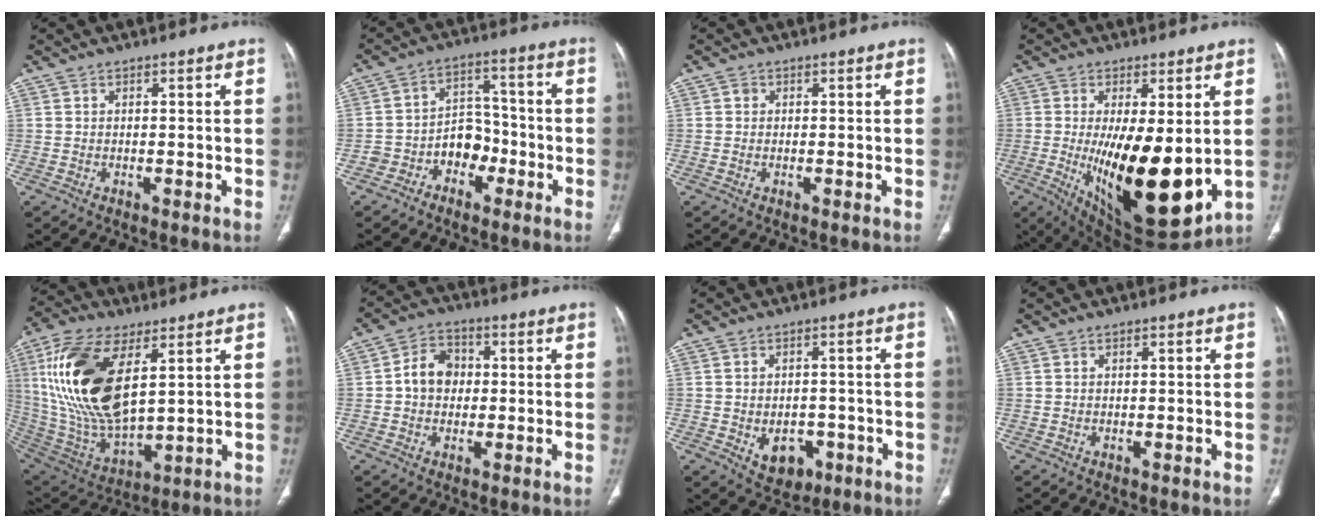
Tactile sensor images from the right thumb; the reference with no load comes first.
{"total": 7.9, "force": [-3.4, 6.3, 3.4], "torque": [-0.019, 0.052, -0.061]}
{"total": 0.8, "force": [0.2, 0.7, 0.2], "torque": [0.001, 0.002, 0.002]}
{"total": 20.0, "force": [-1.8, 7.7, 18.4], "torque": [-0.289, -0.042, -0.004]}
{"total": 23.5, "force": [7.0, 11.2, 19.4], "torque": [-0.390, -0.031, 0.139]}
{"total": 7.5, "force": [0.3, 6.1, 4.4], "torque": [-0.050, 0.016, -0.004]}
{"total": 6.8, "force": [-2.1, 5.1, 4.0], "torque": [-0.035, 0.010, -0.016]}
{"total": 0.6, "force": [0.2, 0.2, 0.5], "torque": [-0.011, 0.004, 0.006]}